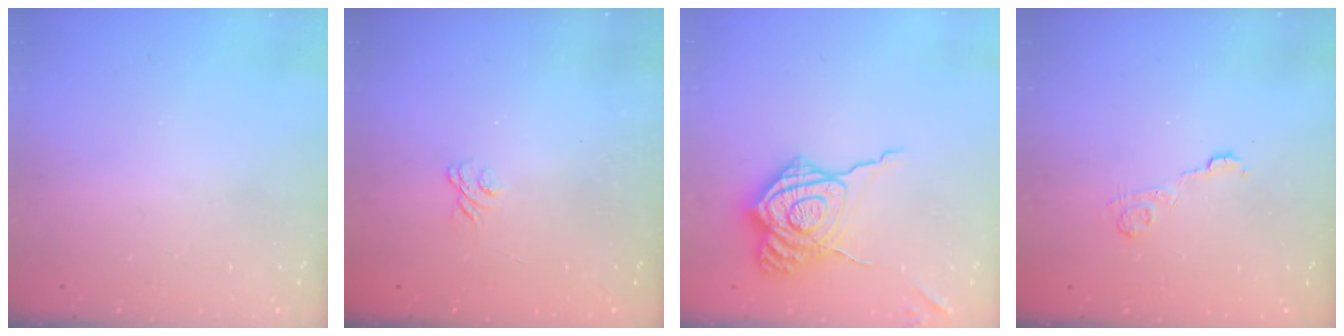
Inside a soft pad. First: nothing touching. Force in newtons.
{"total": 1.9, "press": 1.5, "slide": 1.1}
{"total": 16.6, "press": 16.5, "slide": 1.4}
{"total": 3.6, "press": 3.4, "slide": 1.2}